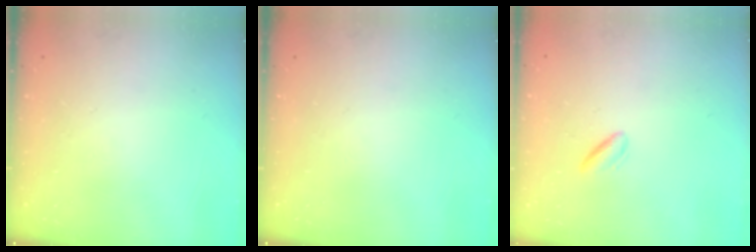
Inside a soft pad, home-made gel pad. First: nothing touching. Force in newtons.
{"total": 0.0}
{"total": 2.3, "press": 2.0, "slide": 1.3}